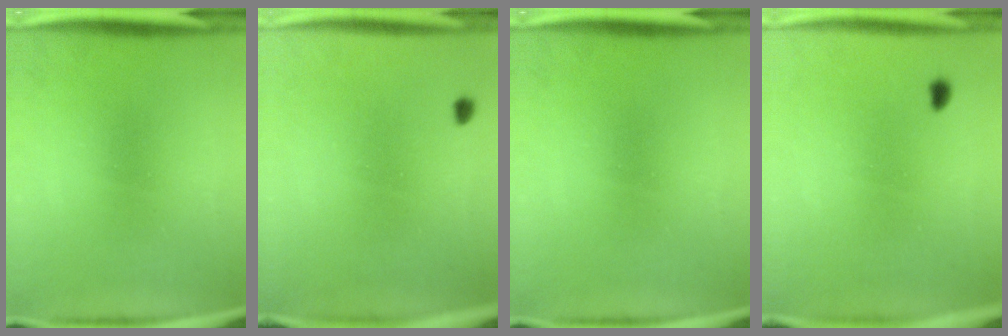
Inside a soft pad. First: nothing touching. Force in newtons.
{"total": 0.9}
{"total": 0.0}
{"total": 0.9}